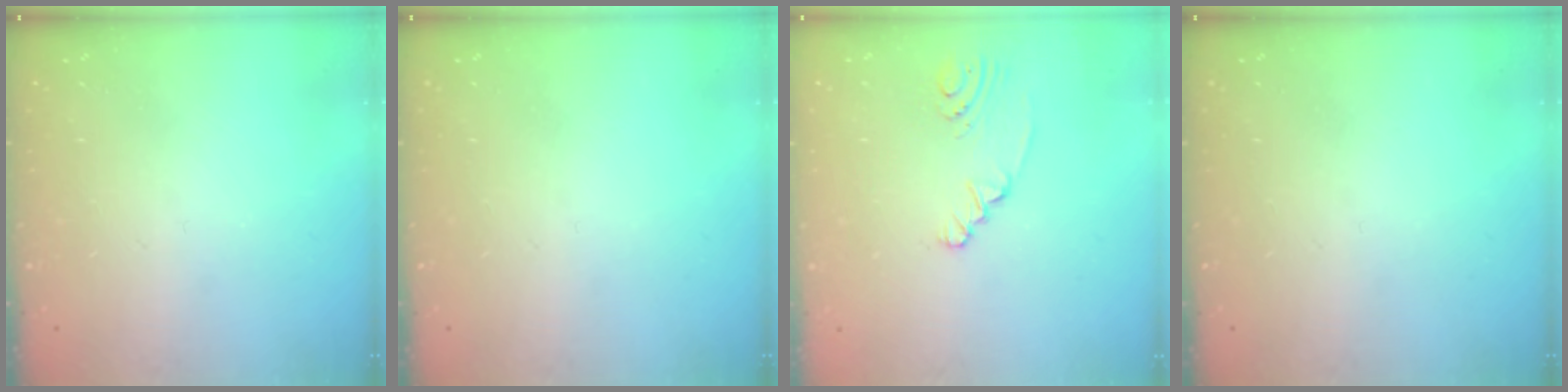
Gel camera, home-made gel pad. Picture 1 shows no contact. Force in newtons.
{"total": 0.0}
{"total": 2.6, "press": 2.5, "slide": 0.7}
{"total": 0.0}